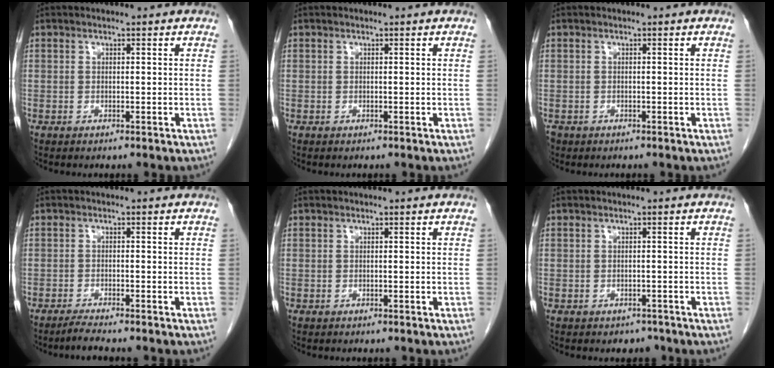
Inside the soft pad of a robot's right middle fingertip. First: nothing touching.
{"total": 0.0}
{"total": 1.2, "force": [-0.8, 0.9, 0.2], "torque": [-0.012, 0.001, -0.012]}
{"total": 2.2, "force": [-1.9, -0.5, 0.8], "torque": [-0.024, -0.007, -0.038]}
{"total": 0.0}
{"total": 1.5, "force": [-1.1, 1.0, 0.1], "torque": [0.000, 0.003, -0.014]}